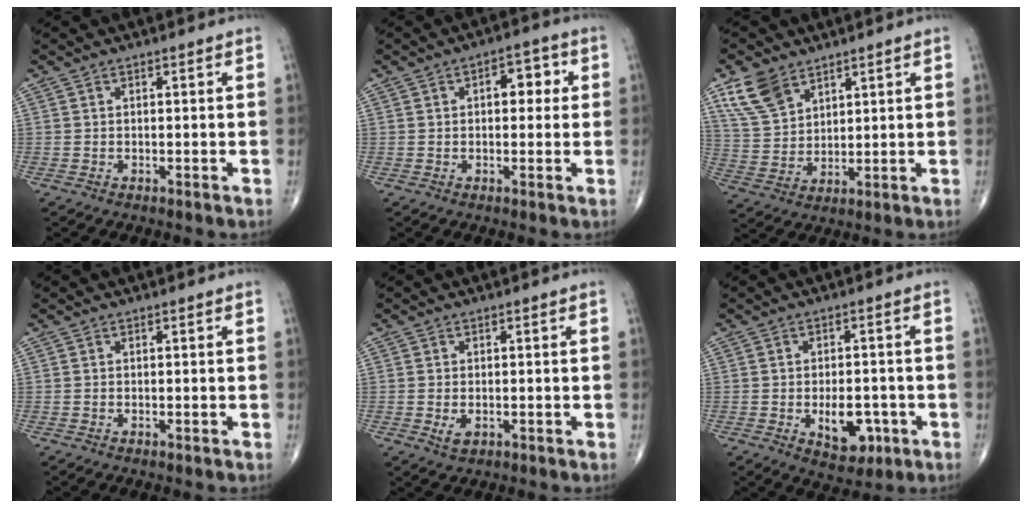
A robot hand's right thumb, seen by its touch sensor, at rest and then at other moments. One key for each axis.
{"total": 5.5, "fx": 1.1, "fy": 3.2, "fz": 4.4, "tx": -0.033, "ty": 0.012, "tz": 0.009}
{"total": 9.0, "fx": 5.9, "fy": 5.3, "fz": 4.3, "tx": -0.075, "ty": -0.021, "tz": 0.126}
{"total": 0.0}
{"total": 2.2, "fx": -0.4, "fy": 1.3, "fz": 1.7, "tx": -0.031, "ty": -0.004, "tz": -0.004}
{"total": 7.7, "fx": -2.3, "fy": 4.5, "fz": 5.8, "tx": -0.063, "ty": 0.006, "tz": -0.020}